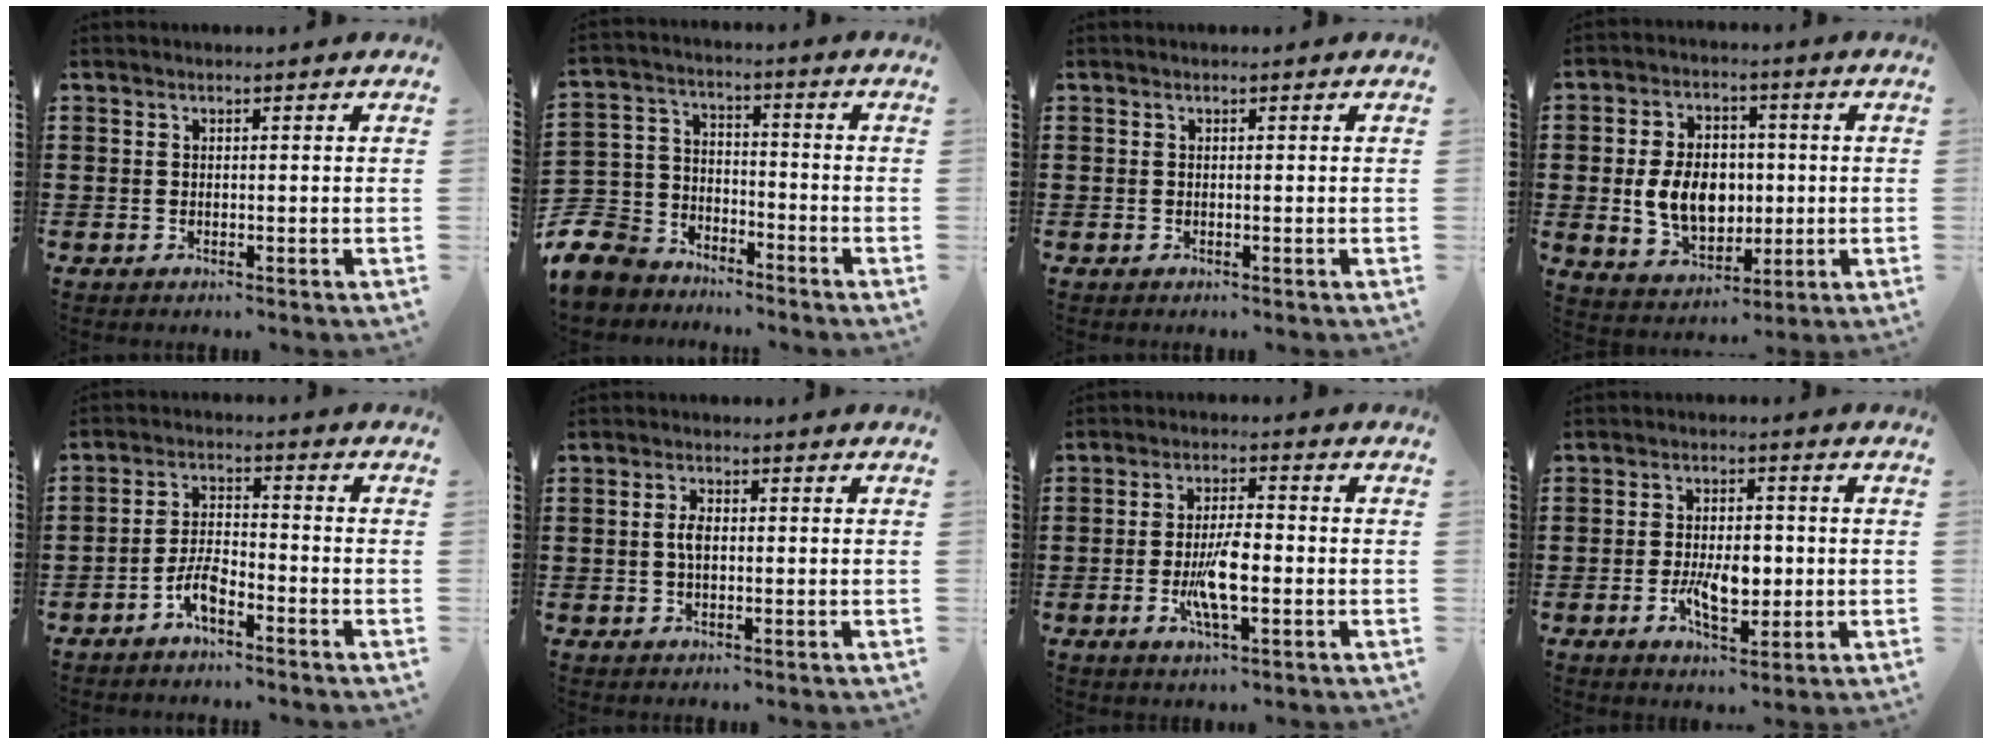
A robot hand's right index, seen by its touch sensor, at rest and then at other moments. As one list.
[{"total": 8.2, "force": [-7.0, 4.0, 1.4], "torque": [-0.071, 0.006, -0.146]}, {"total": 0.0}, {"total": 9.1, "force": [-0.3, 6.4, 6.4], "torque": [-0.129, 0.006, -0.009]}, {"total": 4.8, "force": [-3.1, 1.7, 3.2], "torque": [-0.084, 0.002, -0.067]}, {"total": 2.8, "force": [0.1, 1.3, 2.5], "torque": [-0.056, 0.002, -0.003]}, {"total": 6.9, "force": [-1.5, 2.0, 6.4], "torque": [-0.134, -0.007, -0.033]}, {"total": 6.6, "force": [-1.1, 3.4, 5.5], "torque": [-0.101, 0.002, -0.022]}]